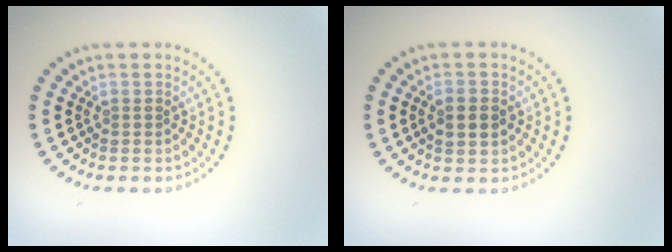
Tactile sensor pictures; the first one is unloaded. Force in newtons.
{"total": 2.1, "press": 2.1, "slide": 0.1}